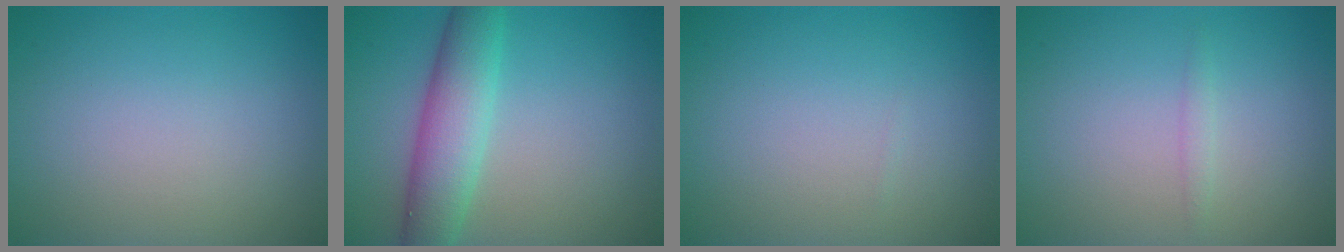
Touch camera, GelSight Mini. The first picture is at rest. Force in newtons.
{"total": 5.6, "press": 5.6, "slide": 0.2}
{"total": 0.0}
{"total": 0.7, "press": 0.7, "slide": 0.1}